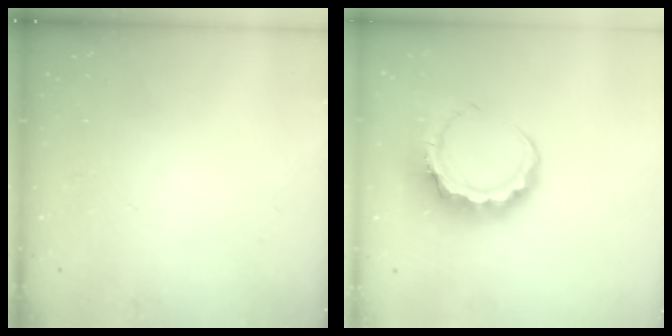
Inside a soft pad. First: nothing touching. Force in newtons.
{"total": 9.7, "press": 9.5, "slide": 1.9}